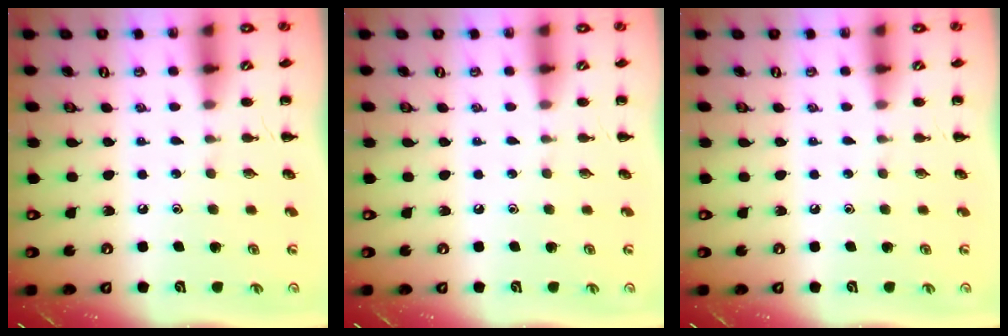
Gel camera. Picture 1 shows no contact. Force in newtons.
{"total": 0.0}
{"total": 0.0}